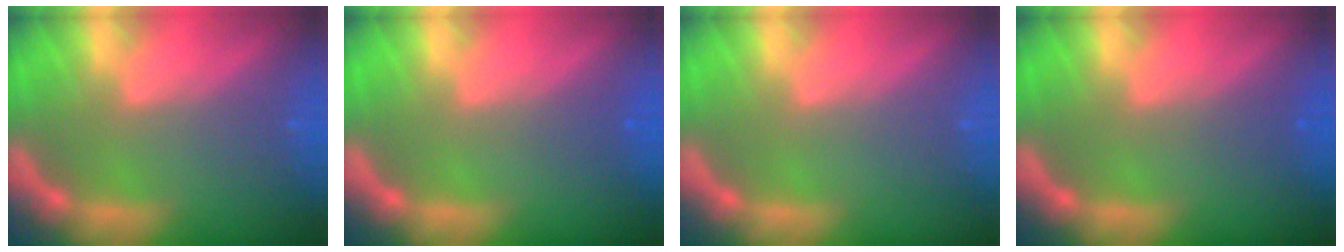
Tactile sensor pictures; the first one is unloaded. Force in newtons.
{"total": 1.0}
{"total": 0.0}
{"total": 1.0}